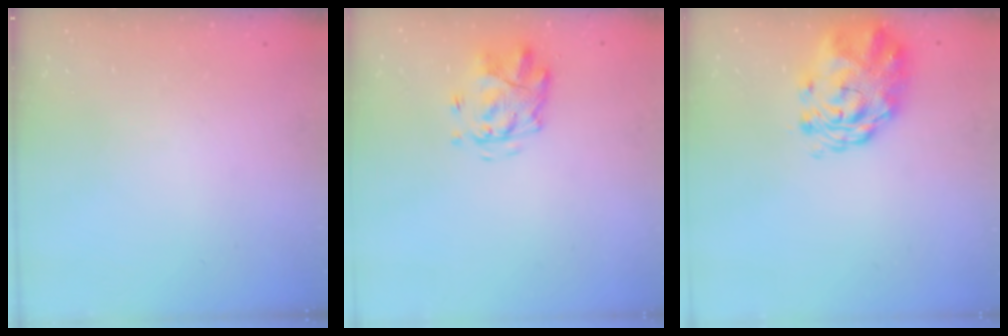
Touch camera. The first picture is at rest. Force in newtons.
{"total": 3.8, "press": 3.3, "slide": 1.8}
{"total": 3.4, "press": 3.2, "slide": 1.1}